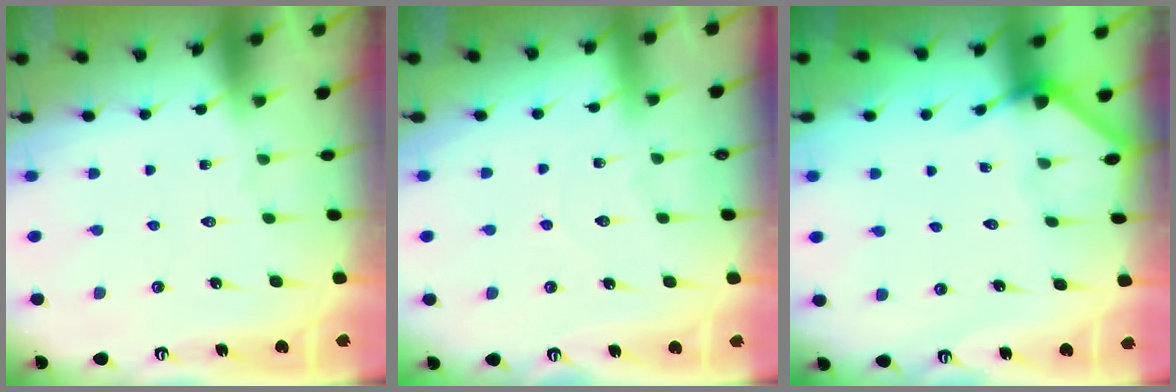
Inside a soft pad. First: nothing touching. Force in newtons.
{"total": 4.1, "press": 4.0, "slide": 0.3}
{"total": 2.7, "press": 2.7, "slide": 0.1}